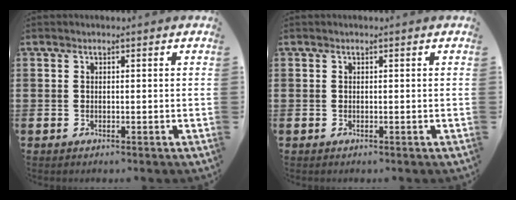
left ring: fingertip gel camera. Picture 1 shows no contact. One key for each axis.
{"total": 0.0}